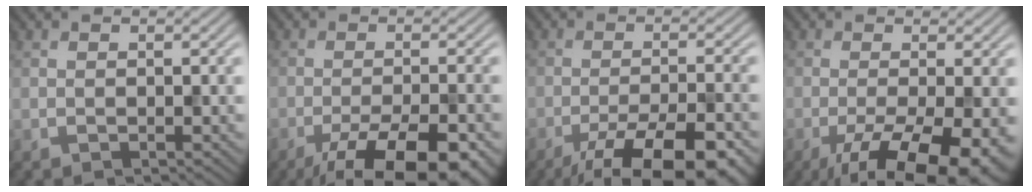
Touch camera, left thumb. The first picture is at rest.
{"total": 12.2, "force": [-7.9, 3.5, 8.6], "torque": [-0.140, -0.022, -0.107]}
{"total": 13.2, "force": [-9.2, 3.5, 8.9], "torque": [-0.148, -0.022, -0.127]}
{"total": 12.2, "force": [-5.6, 3.7, 10.2], "torque": [-0.171, -0.014, -0.081]}